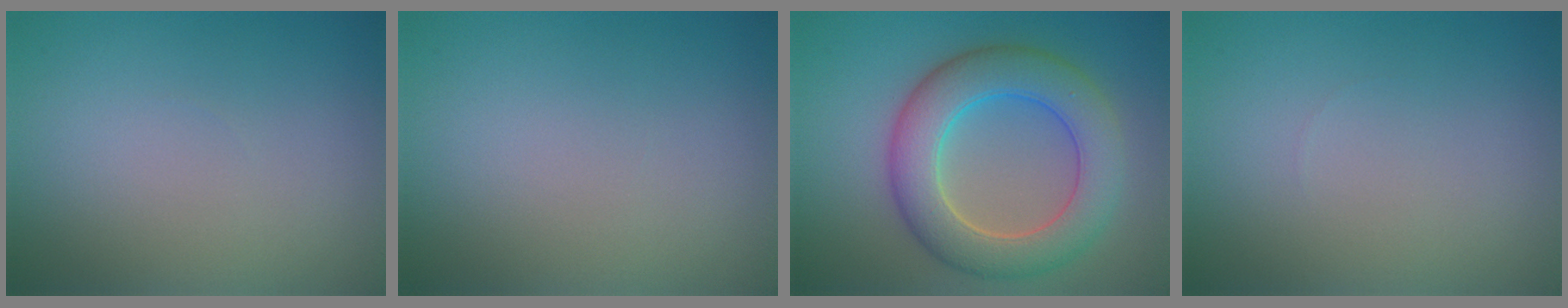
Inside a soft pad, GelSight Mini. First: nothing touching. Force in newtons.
{"total": 0.0}
{"total": 7.5, "press": 7.5, "slide": 0.6}
{"total": 0.0}